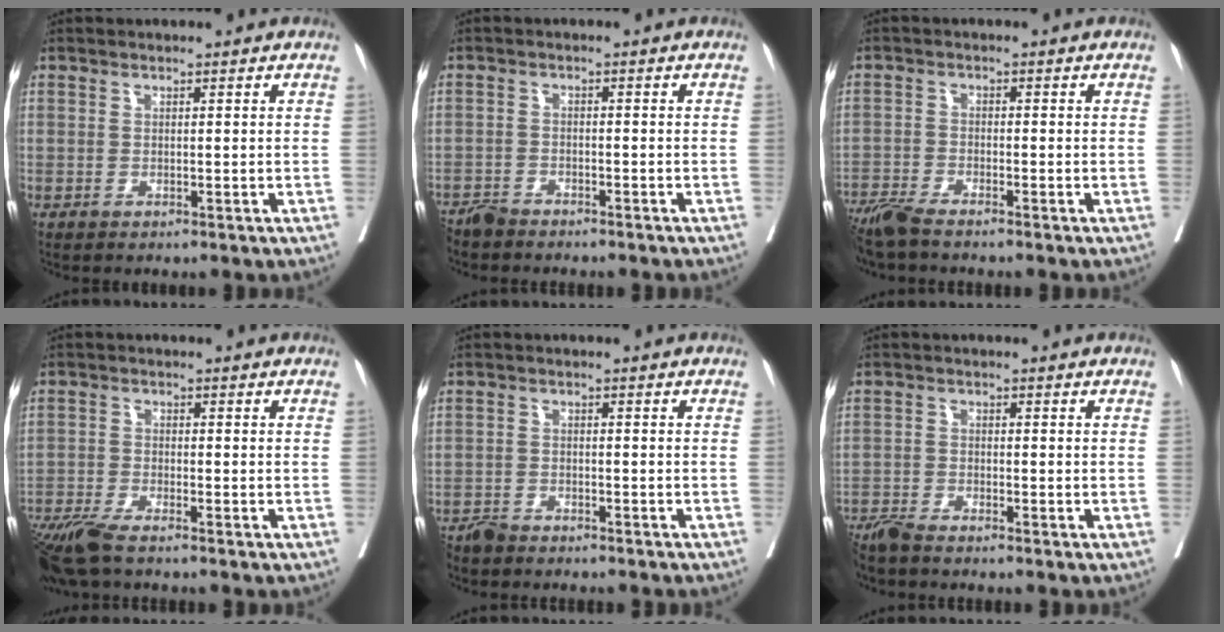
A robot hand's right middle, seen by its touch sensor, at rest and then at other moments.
{"total": 3.7, "force": [-3.5, 0.7, 0.8], "torque": [-0.012, -0.008, -0.058]}
{"total": 4.7, "force": [-4.1, 0.2, 2.3], "torque": [-0.045, -0.015, -0.081]}
{"total": 7.5, "force": [-6.1, 0.8, 4.3], "torque": [-0.079, -0.019, -0.113]}
{"total": 4.4, "force": [-4.2, 0.8, 1.0], "torque": [-0.012, -0.008, -0.067]}
{"total": 3.6, "force": [-3.4, -0.1, 1.3], "torque": [-0.021, -0.013, -0.065]}